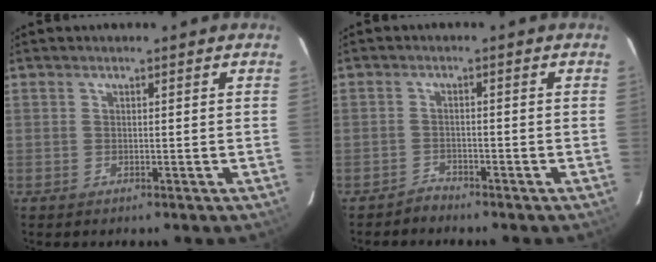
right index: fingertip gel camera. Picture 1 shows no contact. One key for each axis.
{"total": 1.9, "fx": -1.8, "fy": 0.5, "fz": -0.2, "tx": 0.003, "ty": 0.004, "tz": -0.034}